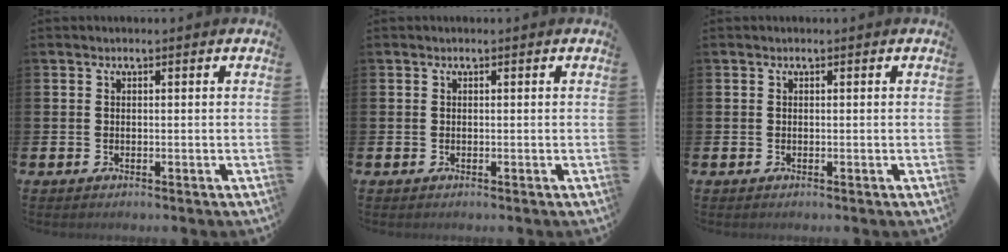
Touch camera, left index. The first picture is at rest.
{"total": 0.0}
{"total": 0.0}